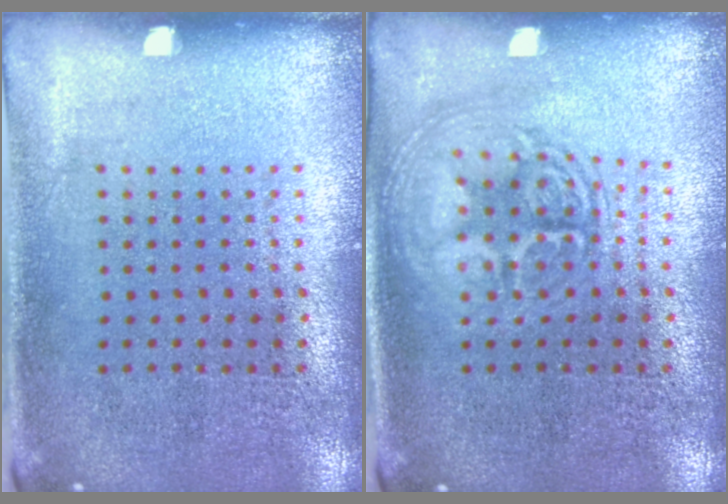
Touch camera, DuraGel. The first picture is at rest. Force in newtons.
{"total": 3.1, "press": 3.0, "slide": 0.5}